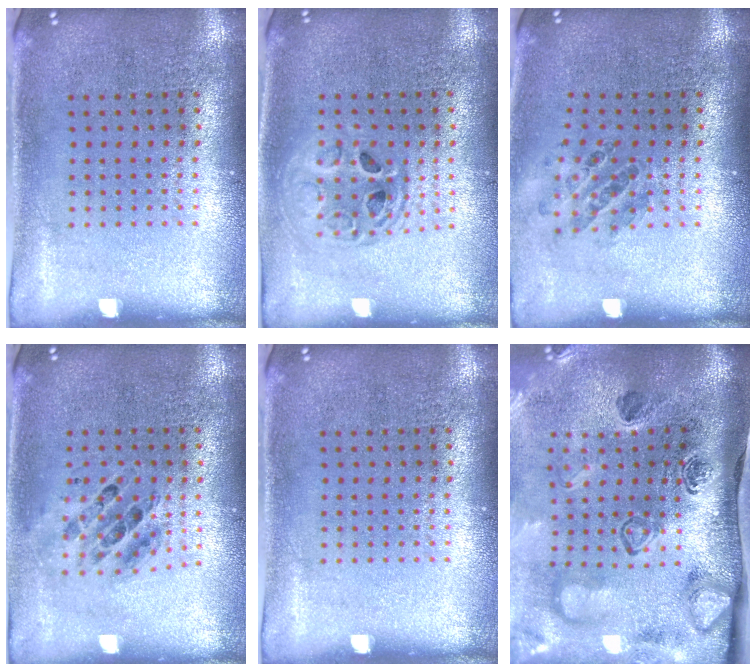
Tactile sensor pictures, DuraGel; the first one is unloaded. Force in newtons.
{"total": 1.4, "press": 1.2, "slide": 0.7}
{"total": 0.9, "press": 0.9, "slide": 0.0}
{"total": 0.7, "press": 0.7, "slide": 0.1}
{"total": 0.0}
{"total": 4.5, "press": 3.1, "slide": 3.3}